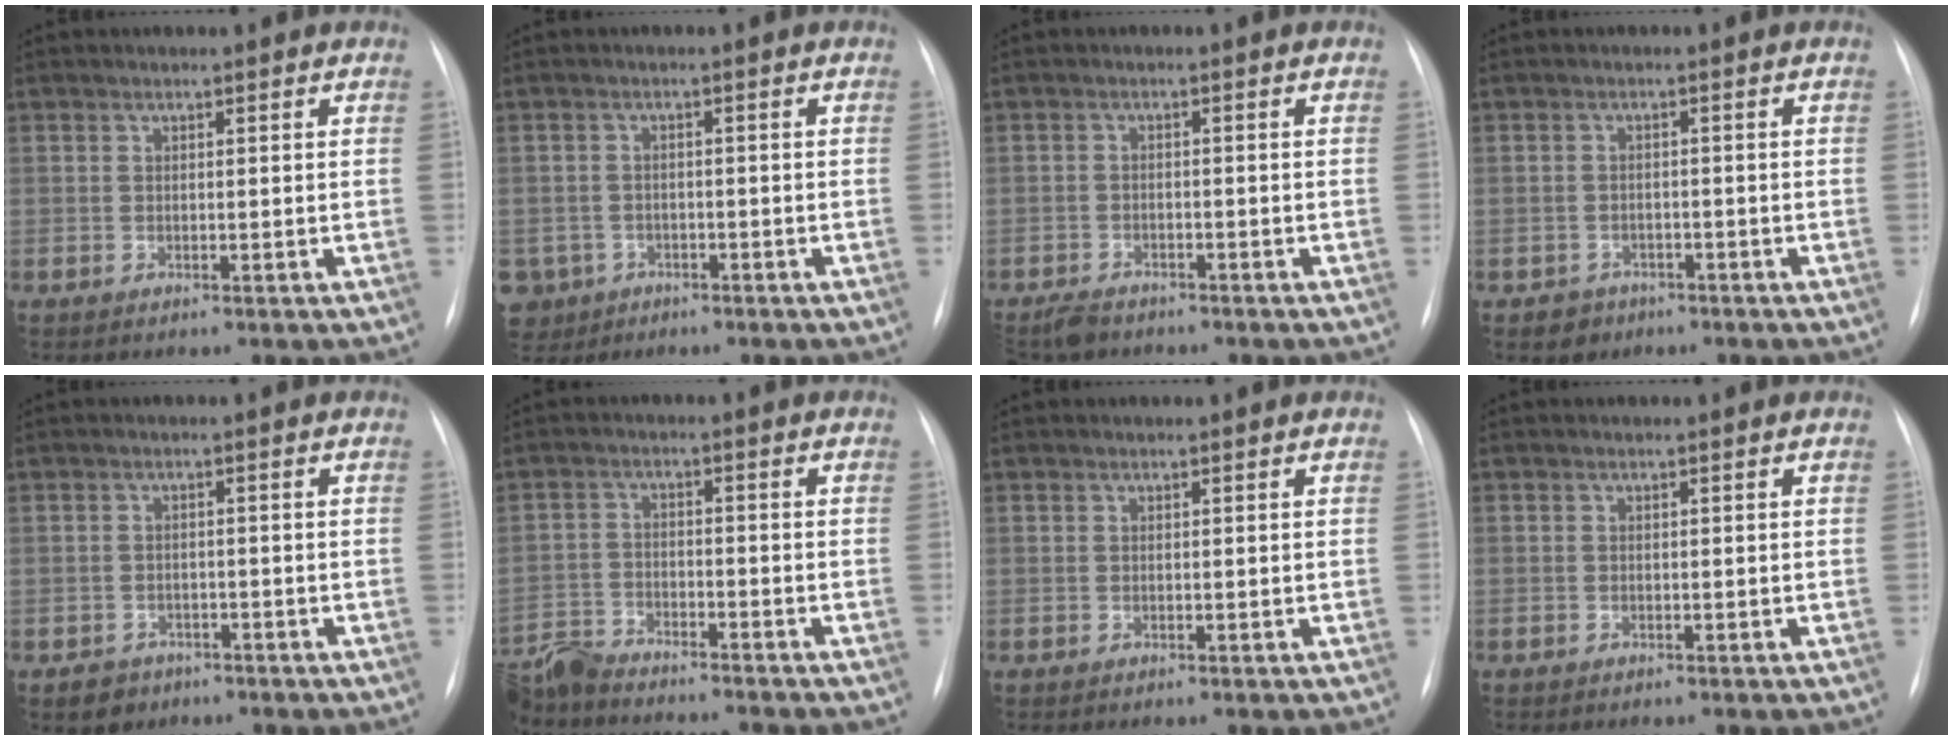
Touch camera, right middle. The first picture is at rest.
{"total": 6.9, "force": [-3.2, 5.9, 1.5], "torque": [-0.046, 0.004, -0.046]}
{"total": 4.7, "force": [-4.1, 2.1, 1.1], "torque": [-0.020, -0.010, -0.070]}
{"total": 2.6, "force": [-1.6, 2.1, 0.1], "torque": [-0.002, 0.009, -0.022]}
{"total": 3.1, "force": [-2.0, 2.4, 0.5], "torque": [-0.008, 0.008, -0.026]}
{"total": 10.7, "force": [-10.2, 1.3, 2.9], "torque": [-0.056, -0.001, -0.174]}
{"total": 0.0}
{"total": 0.0}